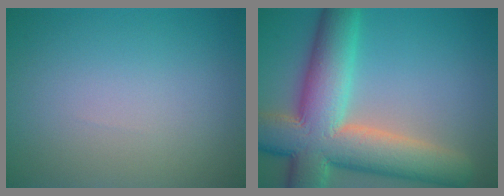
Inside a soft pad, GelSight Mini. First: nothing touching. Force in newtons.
{"total": 12.5, "press": 12.5, "slide": 1.1}